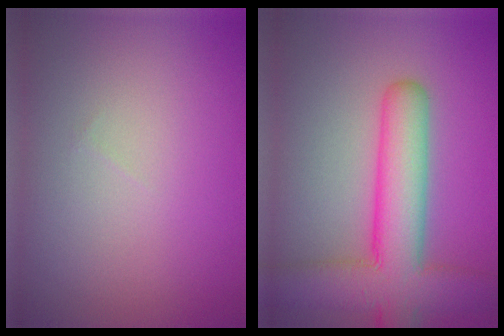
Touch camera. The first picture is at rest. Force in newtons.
{"total": 9.0, "press": 9.0, "slide": 0.4}